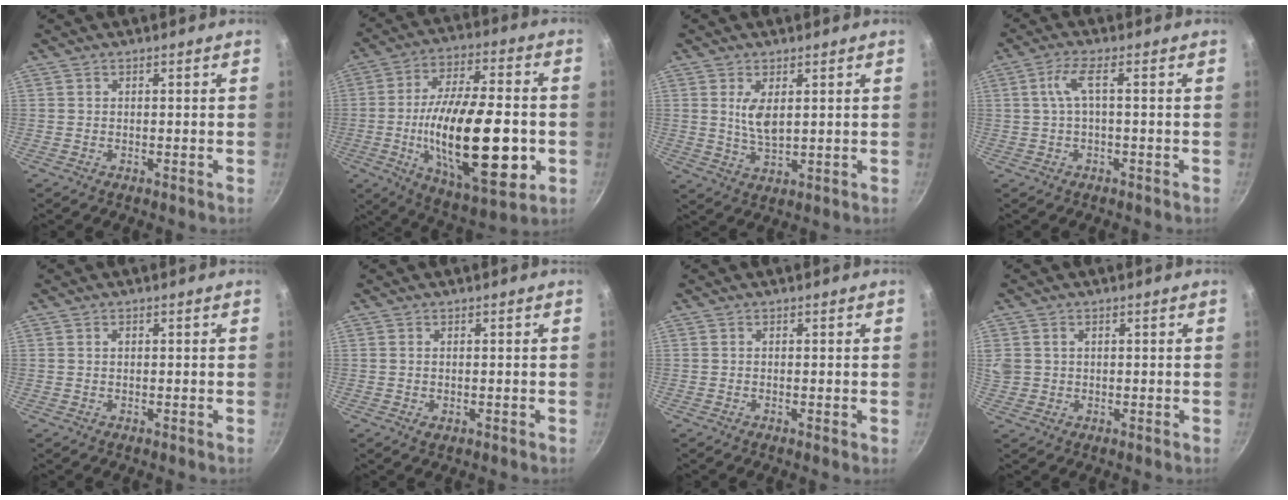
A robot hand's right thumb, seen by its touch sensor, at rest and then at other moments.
{"total": 26.4, "force": [-4.5, 10.3, 23.9], "torque": [-0.393, 0.006, -0.067]}
{"total": 5.3, "force": [1.5, 2.4, 4.5], "torque": [-0.079, -0.019, 0.033]}
{"total": 4.2, "force": [-0.1, 0.9, 4.1], "torque": [-0.091, 0.013, 0.003]}
{"total": 0.8, "force": [0.2, 0.6, 0.5], "torque": [-0.008, 0.003, 0.004]}
{"total": 1.2, "force": [-0.1, 0.7, 0.9], "torque": [-0.015, -0.002, -0.002]}
{"total": 0.6, "force": [-0.1, 0.1, 0.6], "torque": [-0.008, 0.000, -0.005]}
{"total": 4.6, "force": [0.8, 4.0, 2.0], "torque": [-0.032, 0.002, 0.021]}